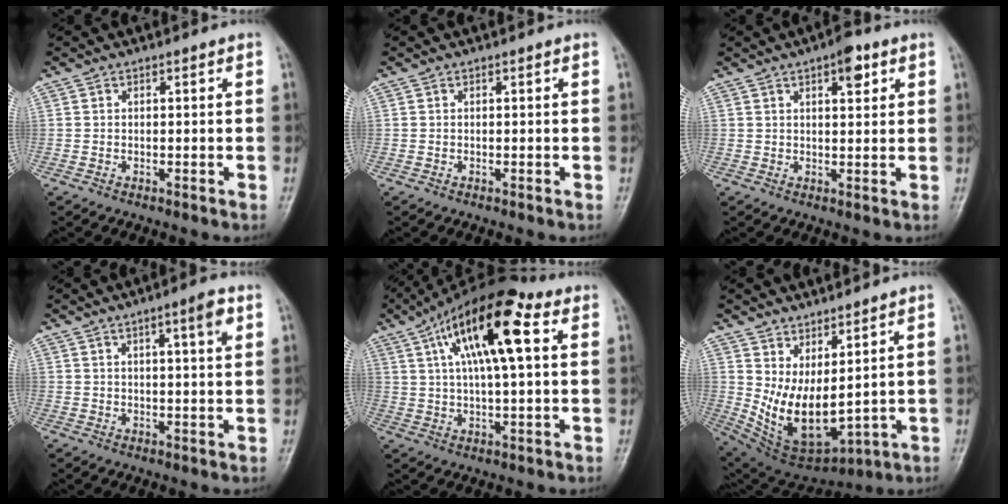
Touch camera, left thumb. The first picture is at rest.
{"total": 0.0}
{"total": 4.6, "force": [2.4, 1.9, 3.5], "torque": [-0.034, -0.006, 0.029]}
{"total": 5.2, "force": [2.6, 0.7, 4.4], "torque": [-0.063, -0.008, 0.038]}
{"total": 16.6, "force": [5.5, 5.5, 14.6], "torque": [-0.241, 0.018, 0.083]}
{"total": 12.3, "force": [3.2, 5.4, 10.6], "torque": [-0.183, -0.048, 0.088]}